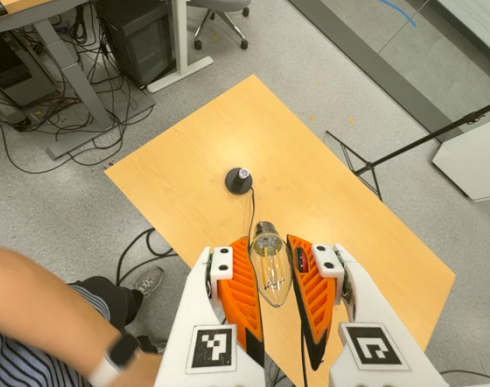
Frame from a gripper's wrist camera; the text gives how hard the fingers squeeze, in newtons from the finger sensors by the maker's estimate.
{"total": 21.4, "left": 24.2, "right": 18.6}